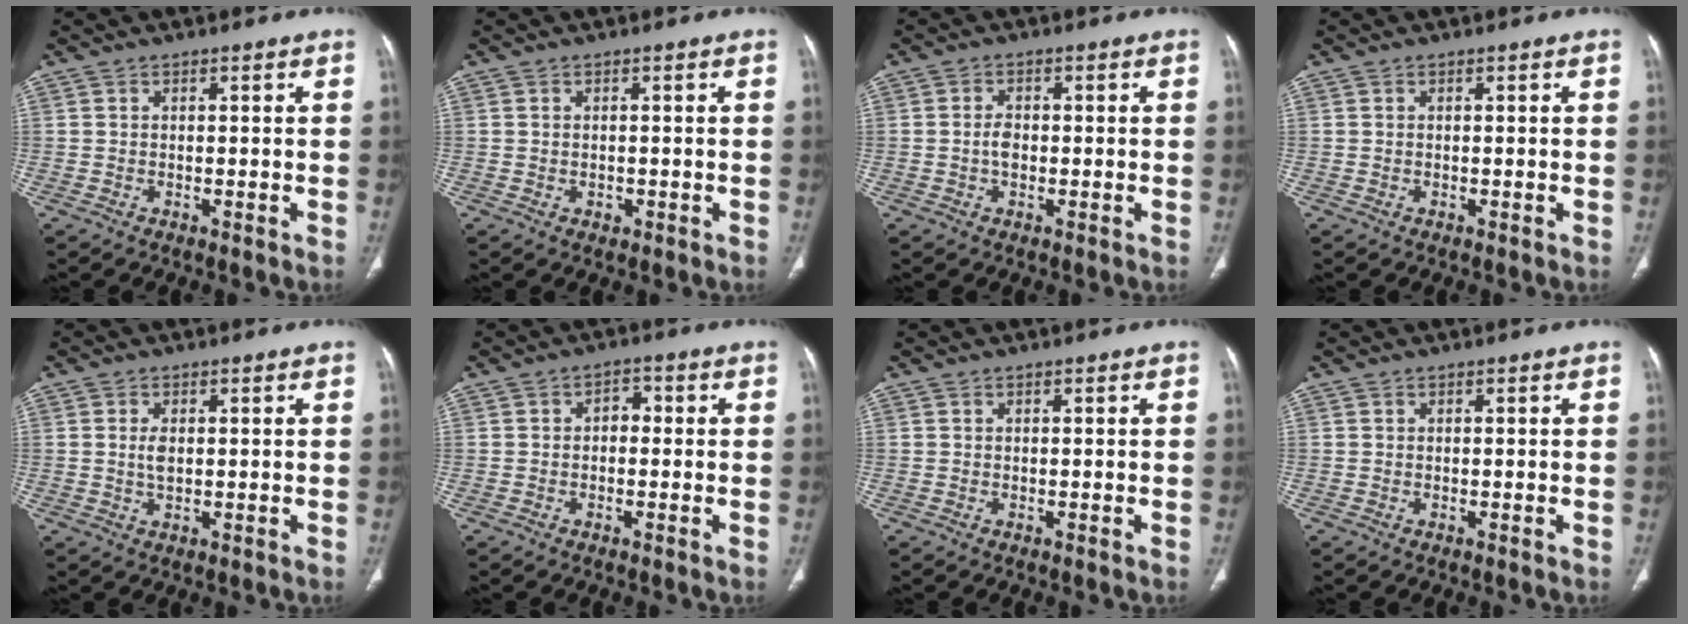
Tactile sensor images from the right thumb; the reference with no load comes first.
{"total": 1.2, "force": [-0.2, 1.0, 0.7], "torque": [-0.013, 0.003, 0.001]}
{"total": 2.6, "force": [-0.5, 1.8, 1.9], "torque": [-0.032, 0.008, -0.012]}
{"total": 0.0}
{"total": 2.6, "force": [0.2, 1.4, 2.2], "torque": [-0.045, -0.001, 0.005]}
{"total": 2.7, "force": [-0.3, 1.9, 1.8], "torque": [-0.013, 0.012, -0.013]}
{"total": 0.0}
{"total": 0.0}